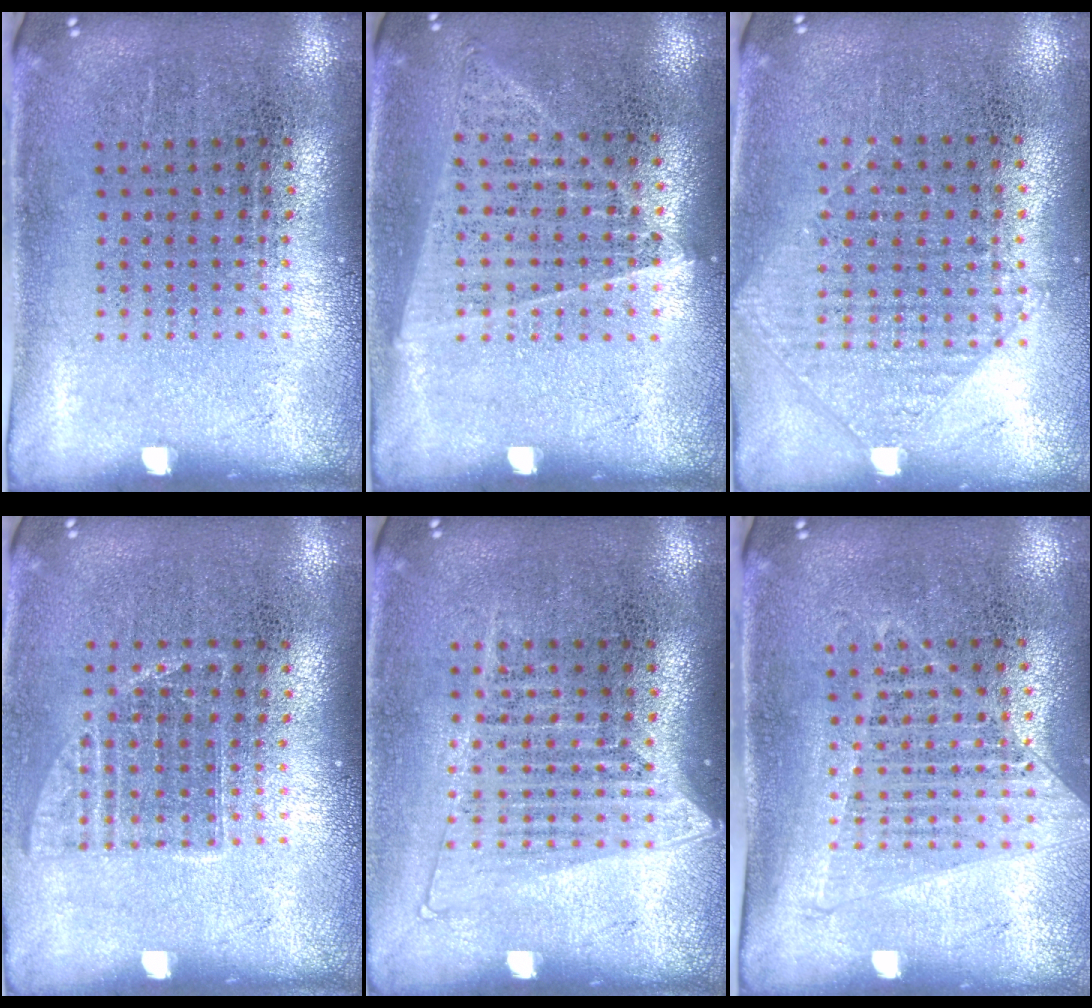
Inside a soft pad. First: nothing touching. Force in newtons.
{"total": 1.2, "press": 1.1, "slide": 0.1}
{"total": 1.0, "press": 0.9, "slide": 0.4}
{"total": 1.0, "press": 0.8, "slide": 0.6}
{"total": 1.3, "press": 1.1, "slide": 0.6}
{"total": 1.3, "press": 1.2, "slide": 0.4}